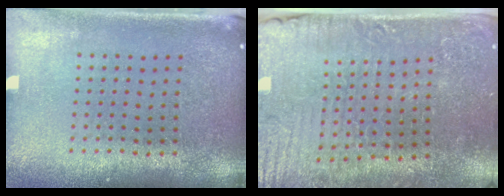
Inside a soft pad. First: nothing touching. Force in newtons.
{"total": 4.0, "press": 4.0, "slide": 0.3}